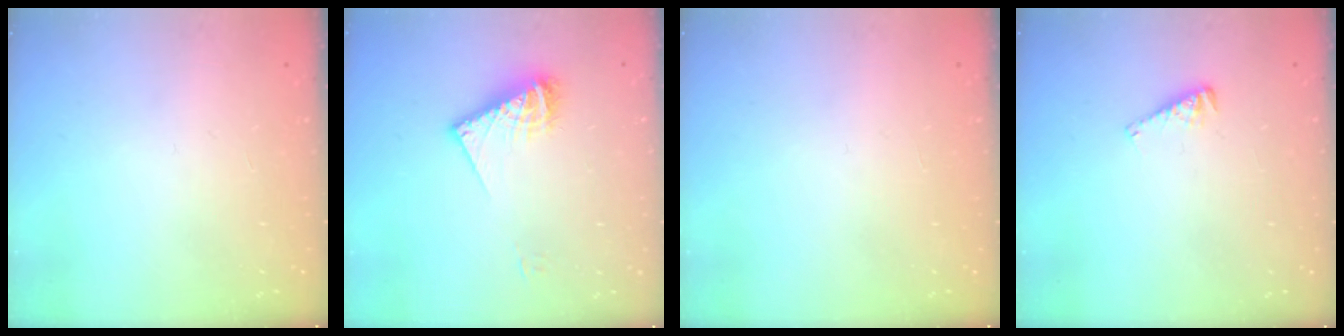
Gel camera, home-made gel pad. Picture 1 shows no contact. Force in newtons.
{"total": 10.1, "press": 10.0, "slide": 0.5}
{"total": 0.0}
{"total": 4.4, "press": 4.4, "slide": 0.5}